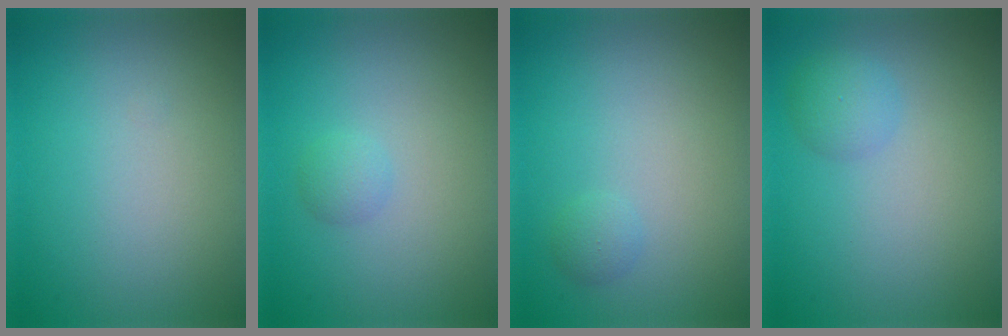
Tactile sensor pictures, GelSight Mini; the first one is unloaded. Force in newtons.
{"total": 1.1, "press": 1.1, "slide": 0.0}
{"total": 0.9, "press": 0.9, "slide": 0.0}
{"total": 1.9, "press": 1.9, "slide": 0.1}